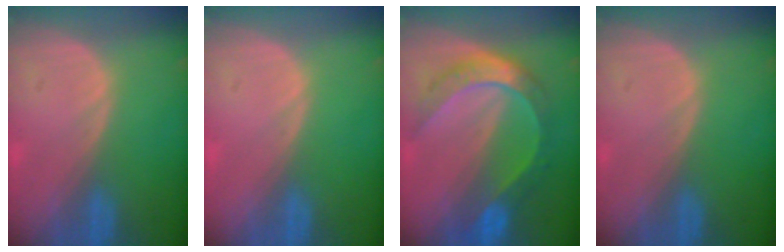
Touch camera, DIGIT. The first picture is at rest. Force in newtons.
{"total": 0.0}
{"total": 8.3, "press": 8.3, "slide": 0.9}
{"total": 0.0}